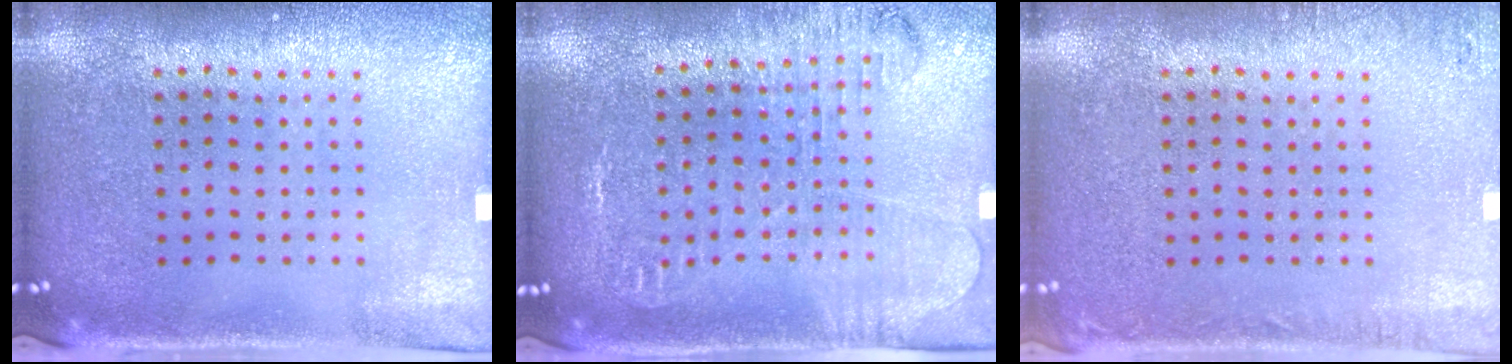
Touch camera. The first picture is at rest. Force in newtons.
{"total": 1.8, "press": 1.8, "slide": 0.4}
{"total": 1.5, "press": 1.5, "slide": 0.2}